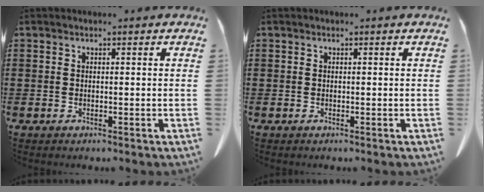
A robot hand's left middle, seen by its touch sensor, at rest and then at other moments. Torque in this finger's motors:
{"motor_torque": [0.00, 0.00, 0.00, 0.00]}